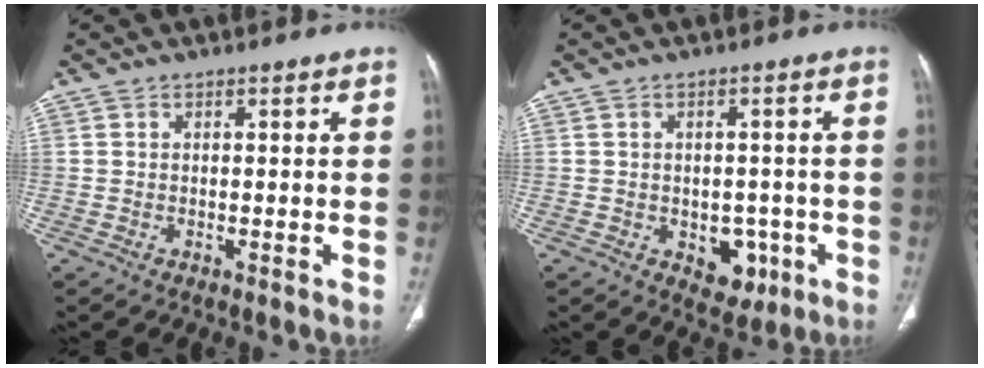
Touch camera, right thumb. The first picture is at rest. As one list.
[{"total": 6.1, "force": [-2.1, 4.3, 3.8], "torque": [-0.018, 0.009, -0.016]}]